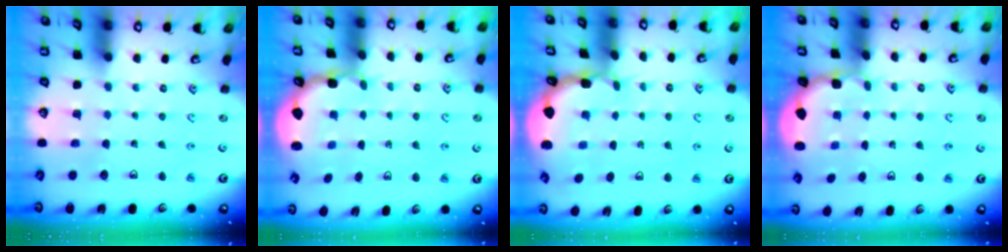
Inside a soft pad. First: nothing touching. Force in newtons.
{"total": 2.9, "press": 1.8, "slide": 2.2}
{"total": 1.0, "press": 1.0, "slide": 0.0}
{"total": 1.9, "press": 1.8, "slide": 0.7}